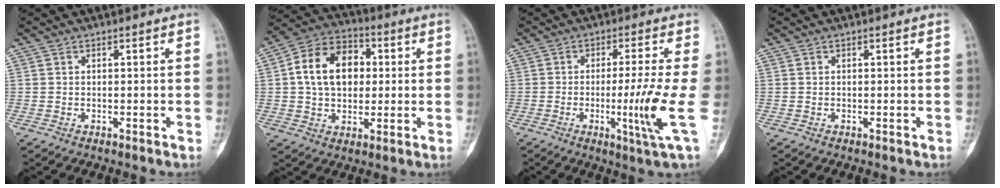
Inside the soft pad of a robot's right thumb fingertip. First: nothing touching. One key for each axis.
{"total": 14.7, "fx": 1.8, "fy": 10.5, "fz": 10.0, "tx": -0.135, "ty": 0.018, "tz": 0.023}
{"total": 9.5, "fx": -1.7, "fy": -1.3, "fz": 9.2, "tx": -0.167, "ty": -0.019, "tz": -0.031}
{"total": 0.0}